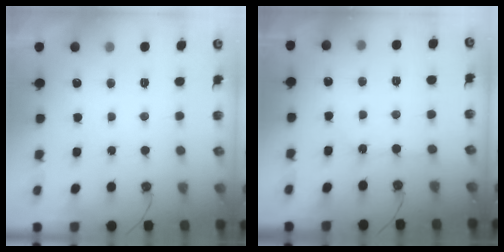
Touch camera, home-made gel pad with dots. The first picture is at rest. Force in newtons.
{"total": 2.5, "press": 2.5, "slide": 0.4}